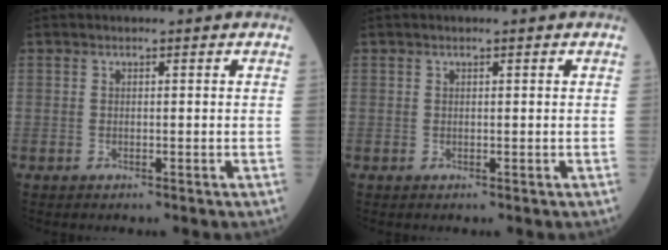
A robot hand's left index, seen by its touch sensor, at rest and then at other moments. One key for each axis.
{"total": 0.0}